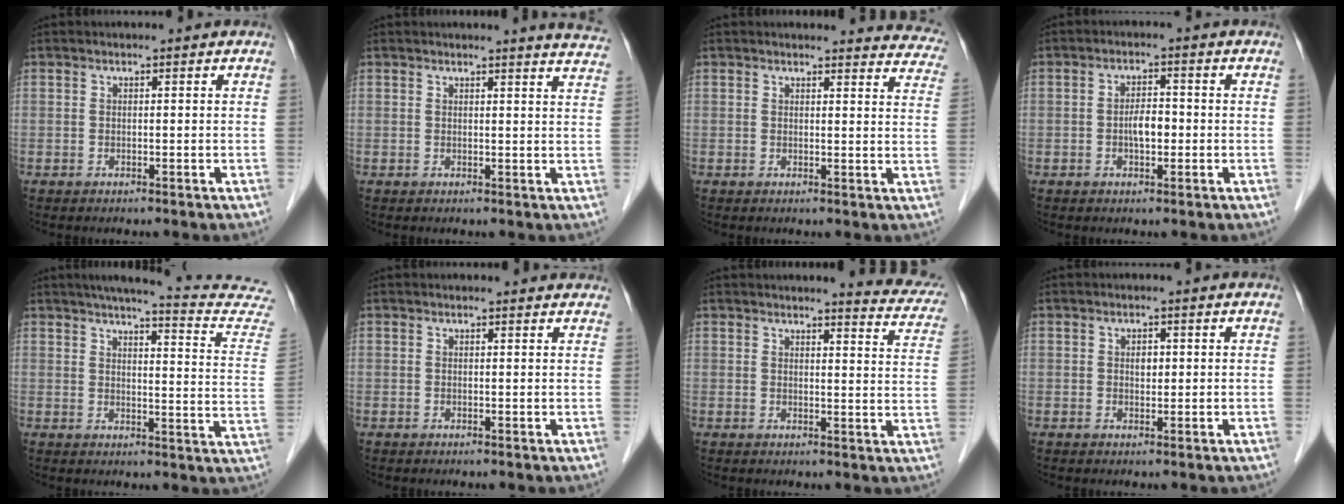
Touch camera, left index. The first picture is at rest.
{"total": 6.8, "force": [6.6, -0.5, 1.6], "torque": [-0.015, -0.042, 0.045]}
{"total": 12.1, "force": [11.8, 2.2, 1.5], "torque": [0.024, -0.058, 0.088]}
{"total": 3.1, "force": [-0.8, 1.4, 2.7], "torque": [-0.049, 0.001, -0.014]}
{"total": 18.9, "force": [17.2, 0.9, 7.6], "torque": [-0.088, -0.060, 0.183]}
{"total": 4.0, "force": [3.9, 0.6, 0.9], "torque": [-0.012, 0.006, 0.030]}
{"total": 8.8, "force": [8.3, 0.9, 2.7], "torque": [-0.016, -0.040, 0.068]}
{"total": 1.4, "force": [0.1, 0.9, 1.0], "torque": [-0.014, -0.002, 0.002]}